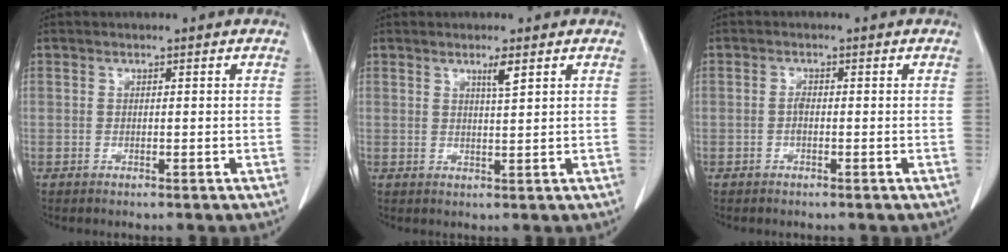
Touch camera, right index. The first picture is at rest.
{"total": 2.2, "force": [1.3, -0.1, 1.8], "torque": [-0.037, -0.005, 0.023]}
{"total": 0.9, "force": [-0.2, 0.4, 0.8], "torque": [-0.014, 0.003, -0.003]}